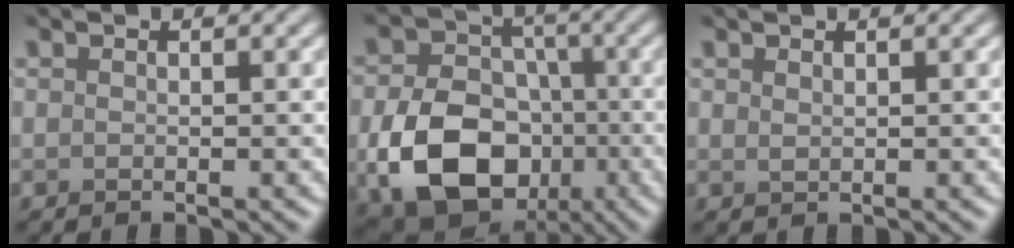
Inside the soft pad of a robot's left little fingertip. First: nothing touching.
{"total": 11.5, "force": [-3.7, 8.4, 6.9], "torque": [-0.129, -0.019, -0.066]}
{"total": 0.6, "force": [0.5, 0.3, 0.3], "torque": [-0.009, -0.002, 0.012]}